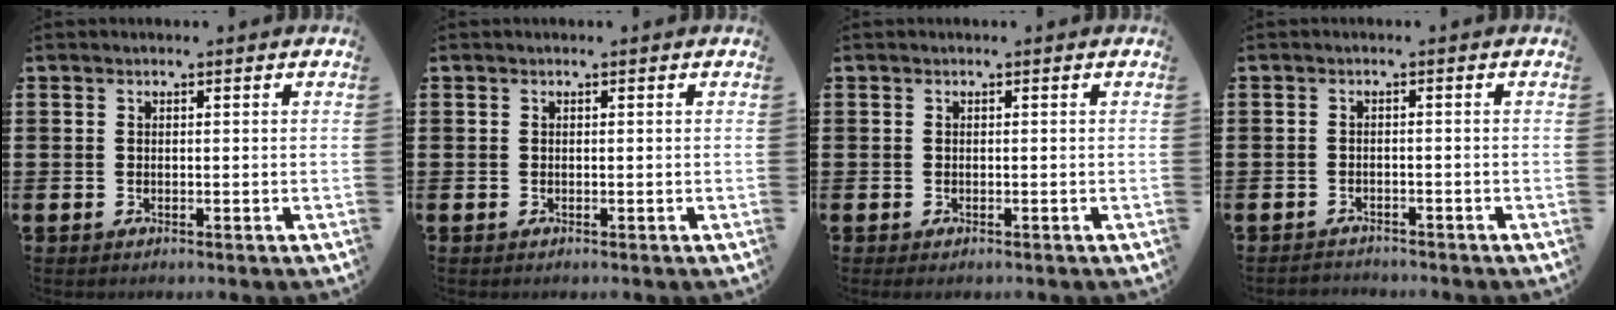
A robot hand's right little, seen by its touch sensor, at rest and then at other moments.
{"total": 0.0}
{"total": 0.0}
{"total": 0.8, "force": [-0.8, 0.0, -0.1], "torque": [0.000, 0.000, -0.017]}